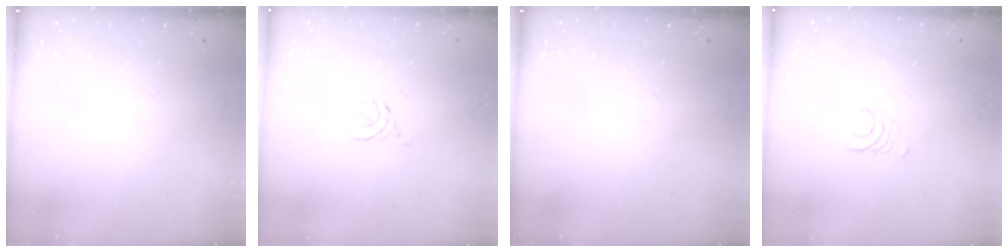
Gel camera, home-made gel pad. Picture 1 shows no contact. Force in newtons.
{"total": 2.6, "press": 2.5, "slide": 0.8}
{"total": 0.0}
{"total": 1.6, "press": 1.6, "slide": 0.1}